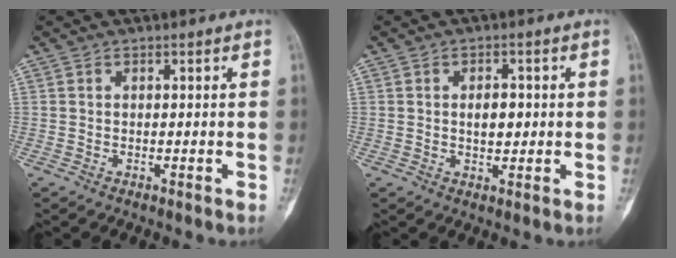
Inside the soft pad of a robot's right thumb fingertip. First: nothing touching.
{"total": 3.9, "force": [0.2, 2.3, 3.1], "torque": [-0.037, 0.001, 0.006]}